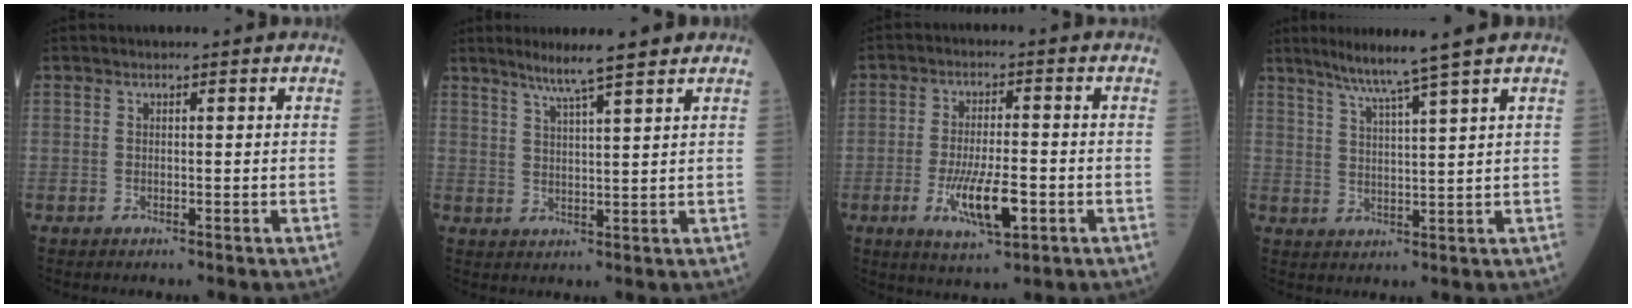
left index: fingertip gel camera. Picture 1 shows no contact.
{"total": 6.8, "force": [5.2, -0.3, 4.3], "torque": [-0.075, 0.008, 0.090]}
{"total": 8.5, "force": [-3.0, 2.0, 7.7], "torque": [-0.144, -0.011, -0.051]}
{"total": 6.8, "force": [5.2, -2.0, 3.9], "torque": [-0.066, -0.002, 0.093]}